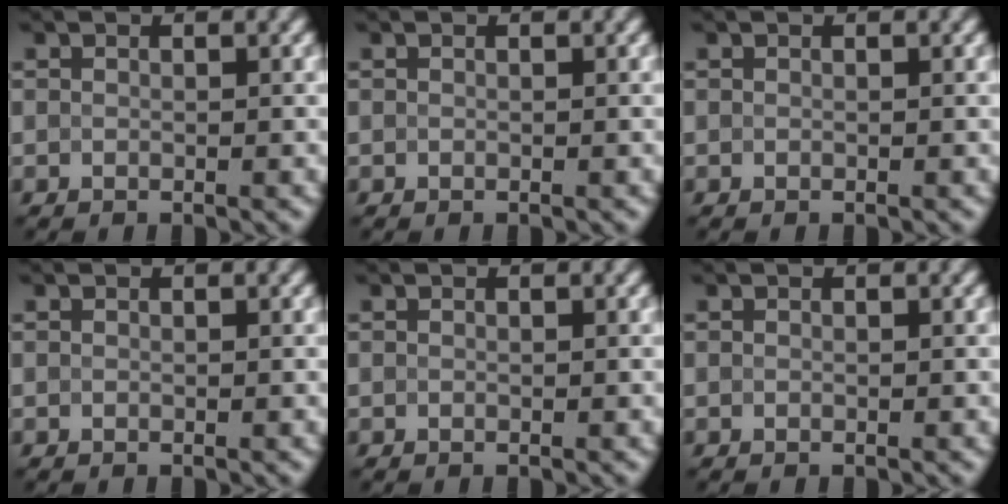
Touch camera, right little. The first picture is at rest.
{"total": 0.0}
{"total": 0.0}
{"total": 0.0}
{"total": 0.0}
{"total": 0.0}